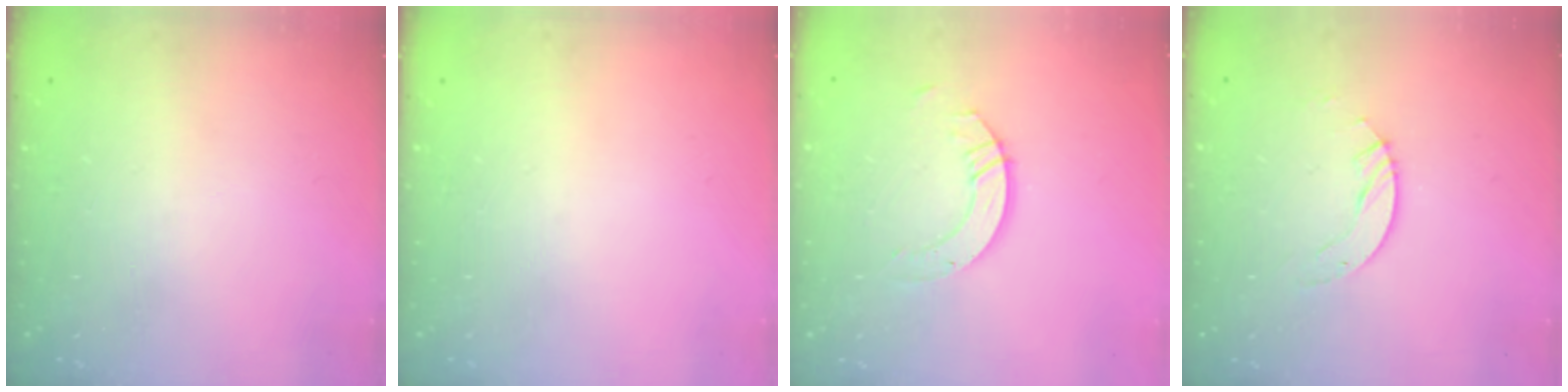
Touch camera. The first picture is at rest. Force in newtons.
{"total": 0.0}
{"total": 5.0, "press": 5.0, "slide": 0.3}
{"total": 3.0, "press": 3.0, "slide": 0.2}